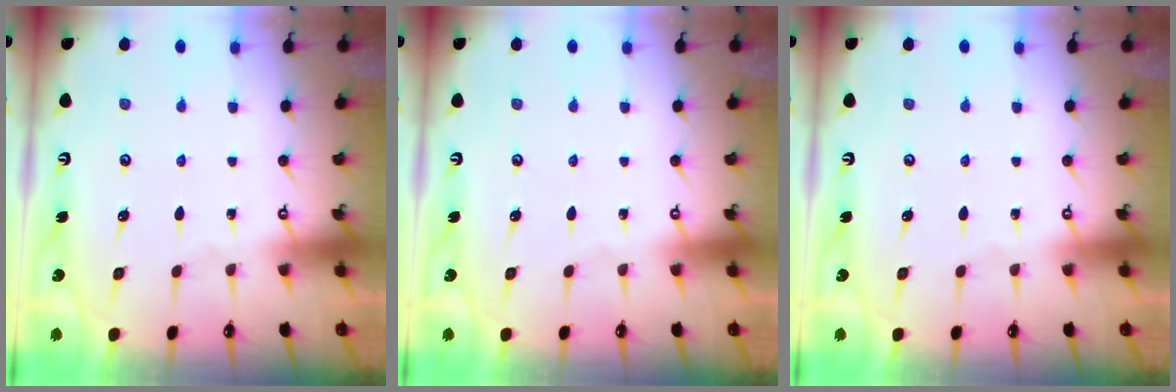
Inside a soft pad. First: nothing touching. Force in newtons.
{"total": 0.0}
{"total": 0.0}